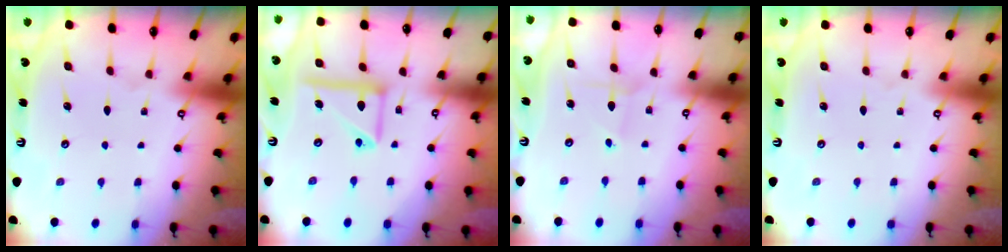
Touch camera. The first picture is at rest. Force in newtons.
{"total": 12.6, "press": 12.5, "slide": 1.5}
{"total": 1.7, "press": 1.7, "slide": 0.1}
{"total": 0.0}